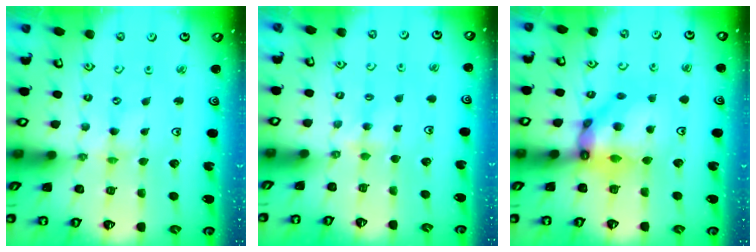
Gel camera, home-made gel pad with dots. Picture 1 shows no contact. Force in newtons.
{"total": 3.0, "press": 2.9, "slide": 0.4}
{"total": 12.9, "press": 12.7, "slide": 1.9}